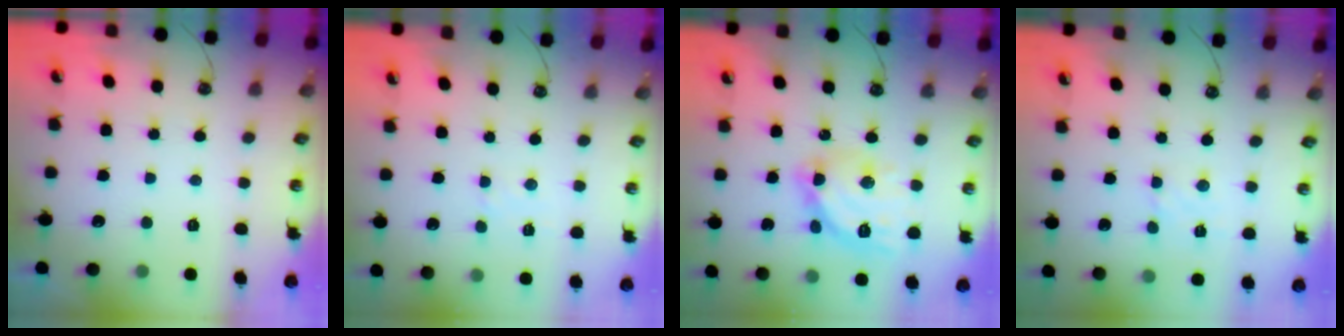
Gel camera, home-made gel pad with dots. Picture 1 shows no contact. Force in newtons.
{"total": 2.2, "press": 2.2, "slide": 0.3}
{"total": 15.0, "press": 15.0, "slide": 1.5}
{"total": 2.4, "press": 2.4, "slide": 0.2}